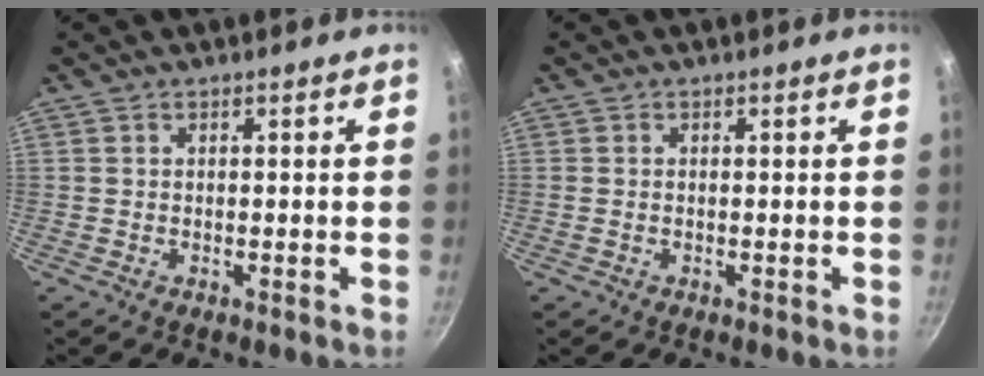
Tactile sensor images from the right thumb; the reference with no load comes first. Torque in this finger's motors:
{"motor_torque": [0.32, 0.02, -0.21, 0.15, 0.05]}